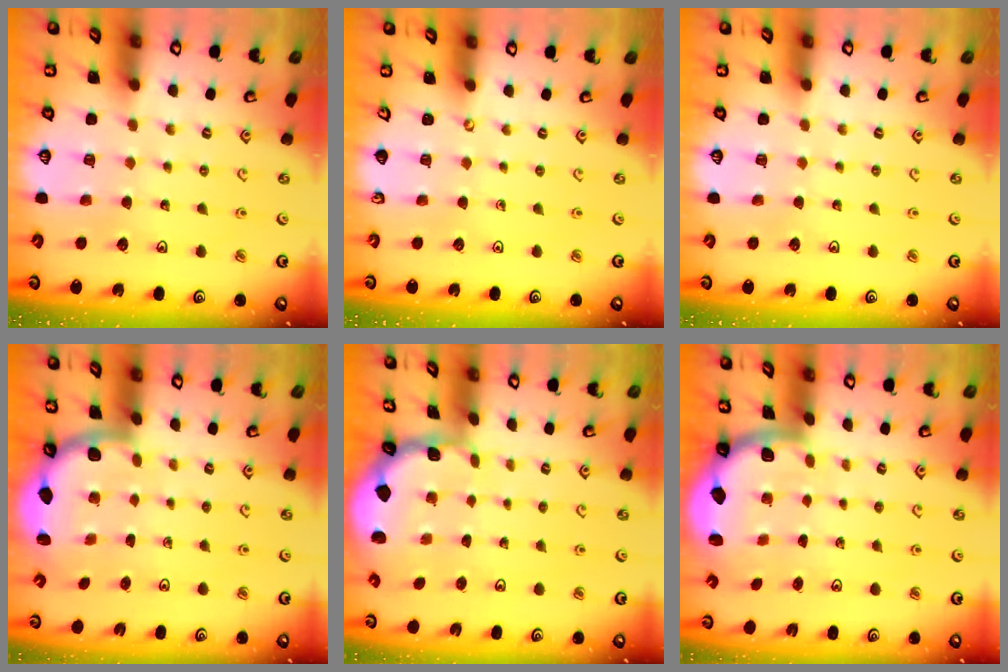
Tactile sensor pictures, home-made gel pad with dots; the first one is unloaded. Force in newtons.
{"total": 0.0}
{"total": 0.0}
{"total": 2.6, "press": 2.6, "slide": 0.3}
{"total": 1.3, "press": 1.2, "slide": 0.2}
{"total": 1.9, "press": 1.8, "slide": 0.5}